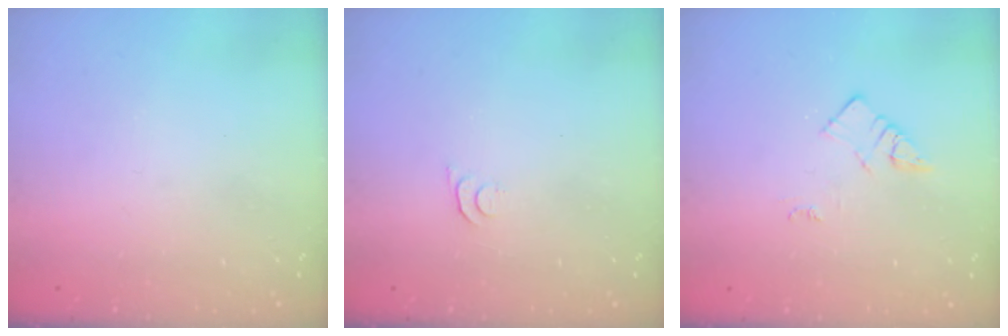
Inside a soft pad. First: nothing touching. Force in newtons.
{"total": 4.1, "press": 4.0, "slide": 0.6}
{"total": 3.0, "press": 3.0, "slide": 0.4}